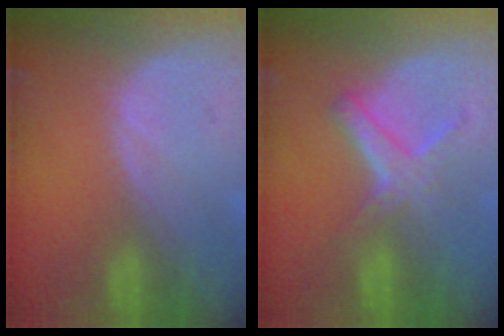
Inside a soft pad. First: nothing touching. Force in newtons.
{"total": 5.8, "press": 5.2, "slide": 2.7}